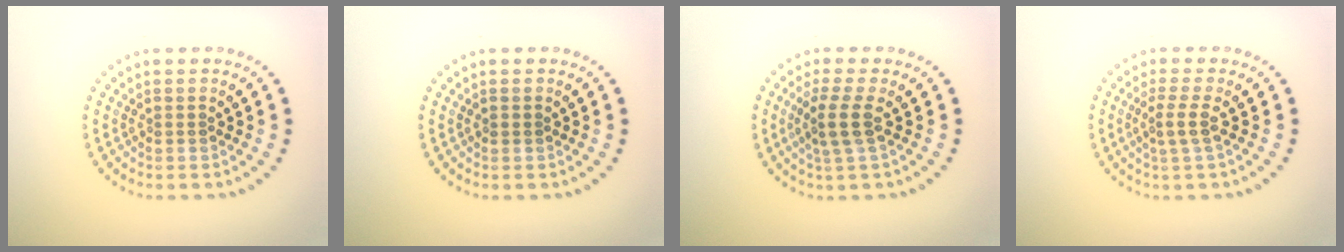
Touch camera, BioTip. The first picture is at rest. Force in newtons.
{"total": 0.7, "press": 0.7, "slide": 0.0}
{"total": 2.6, "press": 2.1, "slide": 1.6}
{"total": 2.1, "press": 1.6, "slide": 1.4}